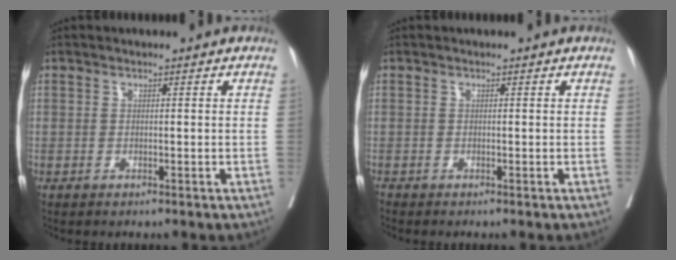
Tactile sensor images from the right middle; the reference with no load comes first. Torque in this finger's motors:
{"motor_torque": [-0.75, -0.41, 0.02, 0.00]}